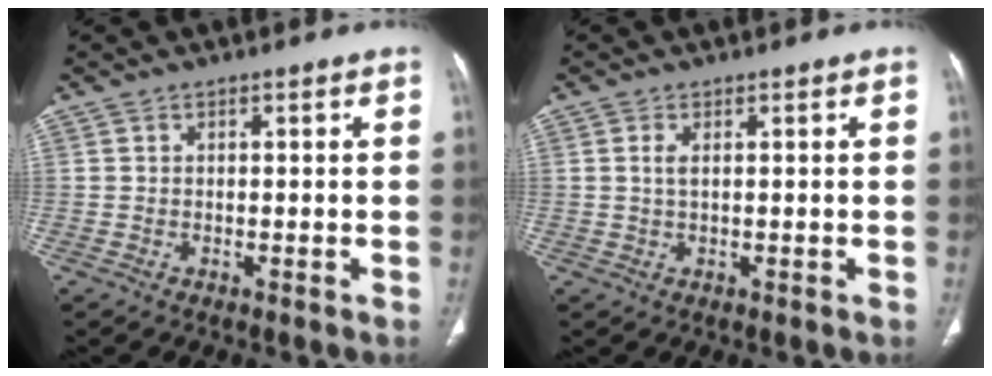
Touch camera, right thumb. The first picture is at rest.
{"total": 1.5, "force": [0.3, 0.6, 1.4], "torque": [-0.035, 0.002, 0.009]}